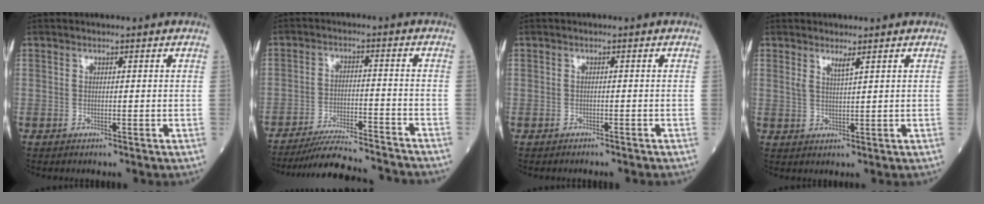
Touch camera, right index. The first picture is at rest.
{"total": 15.2, "force": [-14.5, 0.6, 4.6], "torque": [-0.080, -0.013, -0.215]}
{"total": 3.8, "force": [-3.4, 0.8, 1.4], "torque": [-0.020, -0.004, -0.040]}
{"total": 1.9, "force": [1.4, -0.1, 1.4], "torque": [-0.028, -0.007, 0.028]}